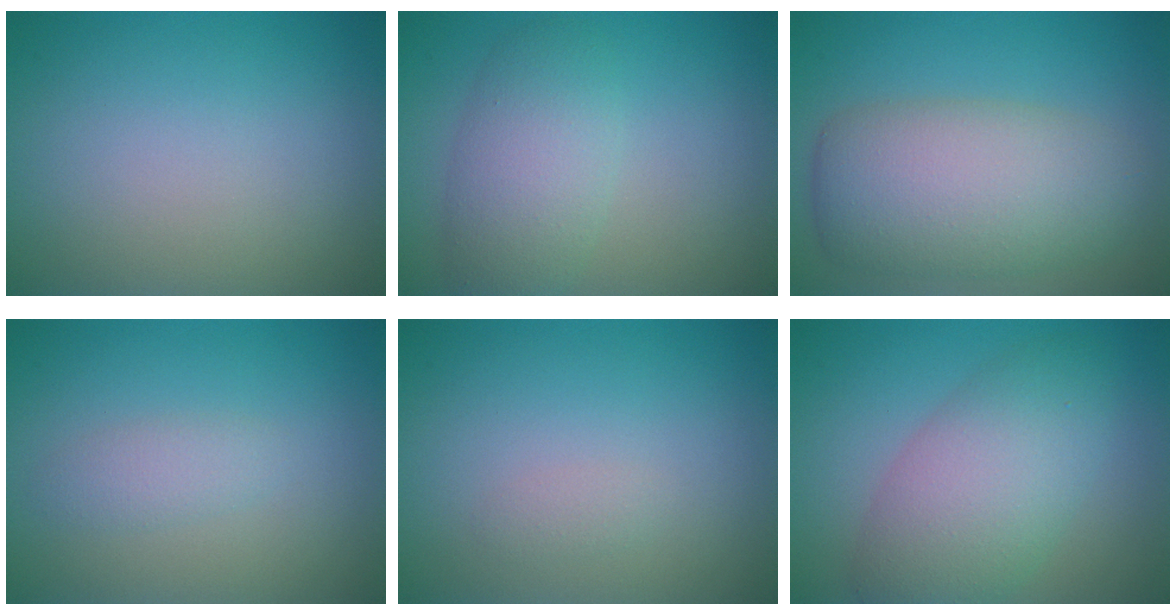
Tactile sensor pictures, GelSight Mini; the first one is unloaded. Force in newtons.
{"total": 4.5, "press": 4.5, "slide": 0.2}
{"total": 8.1, "press": 8.1, "slide": 0.8}
{"total": 1.5, "press": 1.5, "slide": 0.0}
{"total": 0.7, "press": 0.7, "slide": 0.1}
{"total": 6.5, "press": 6.5, "slide": 0.3}